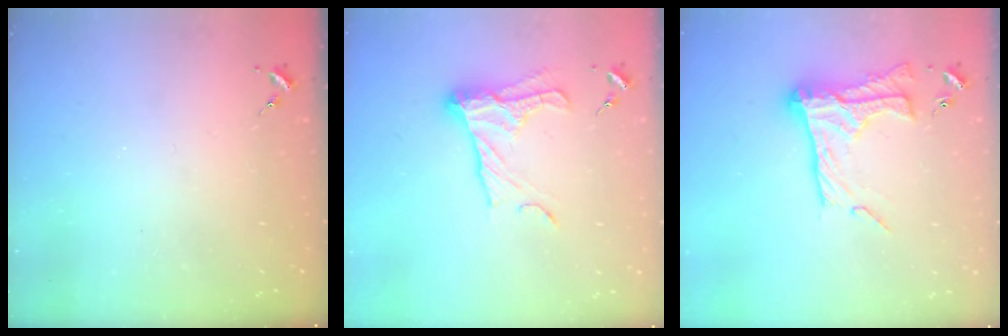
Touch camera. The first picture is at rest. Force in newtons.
{"total": 14.9, "press": 14.8, "slide": 1.3}
{"total": 18.9, "press": 18.9, "slide": 1.2}